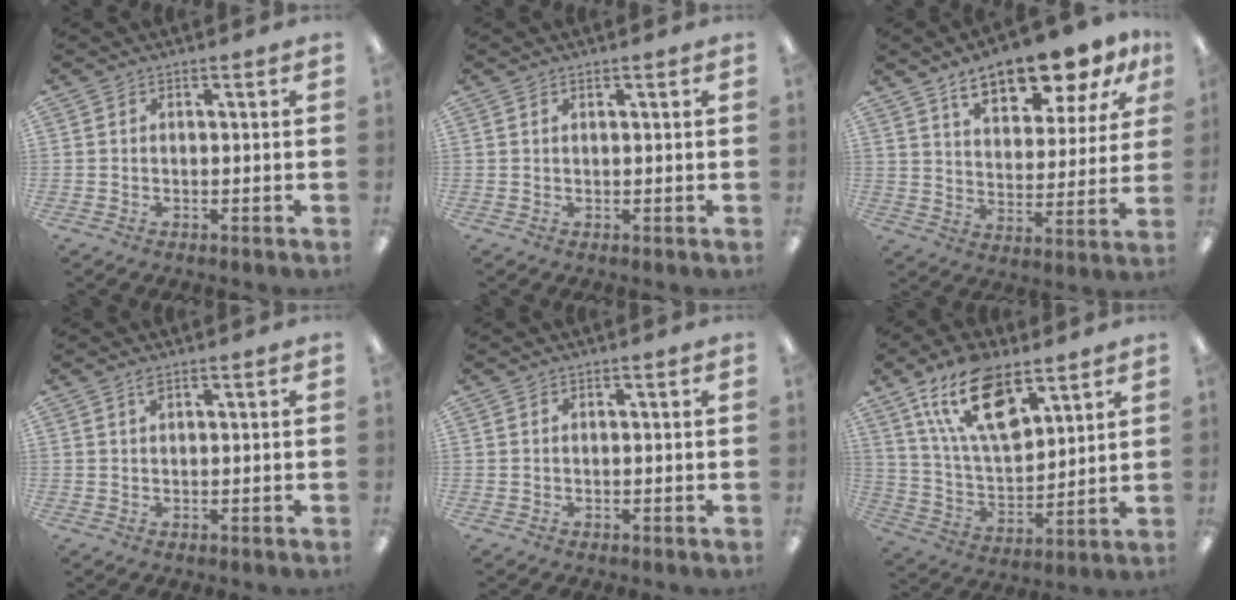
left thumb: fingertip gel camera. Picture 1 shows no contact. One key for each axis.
{"total": 0.6, "fx": 0.4, "fy": 0.1, "fz": 0.3, "tx": -0.007, "ty": 0.001, "tz": 0.008}
{"total": 14.1, "fx": 10.8, "fy": 5.3, "fz": 7.4, "tx": -0.114, "ty": -0.056, "tz": 0.188}
{"total": 1.3, "fx": 0.9, "fy": 0.3, "fz": 0.9, "tx": -0.021, "ty": 0.003, "tz": 0.015}
{"total": 0.0}
{"total": 18.9, "fx": 11.0, "fy": 8.6, "fz": 12.6, "tx": -0.228, "ty": -0.040, "tz": 0.196}